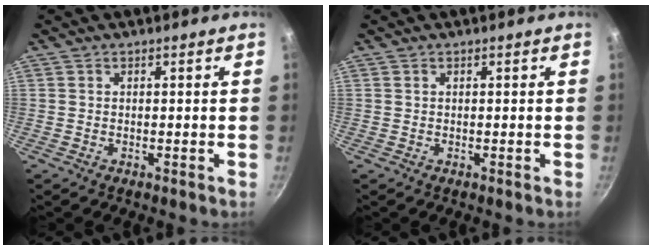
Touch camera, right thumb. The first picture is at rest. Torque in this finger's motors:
{"motor_torque": [0.20, 0.12, 0.27, -0.01, -0.01]}